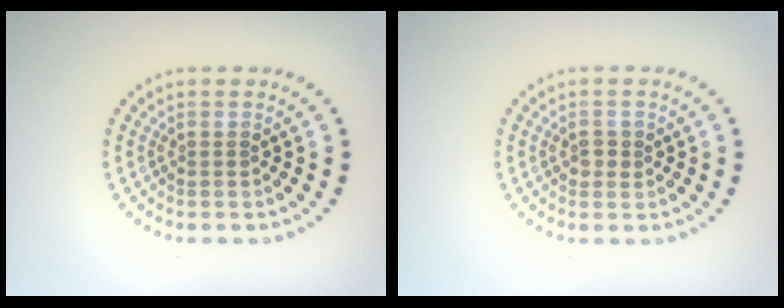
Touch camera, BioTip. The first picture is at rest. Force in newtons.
{"total": 1.2, "press": 1.2, "slide": 0.1}